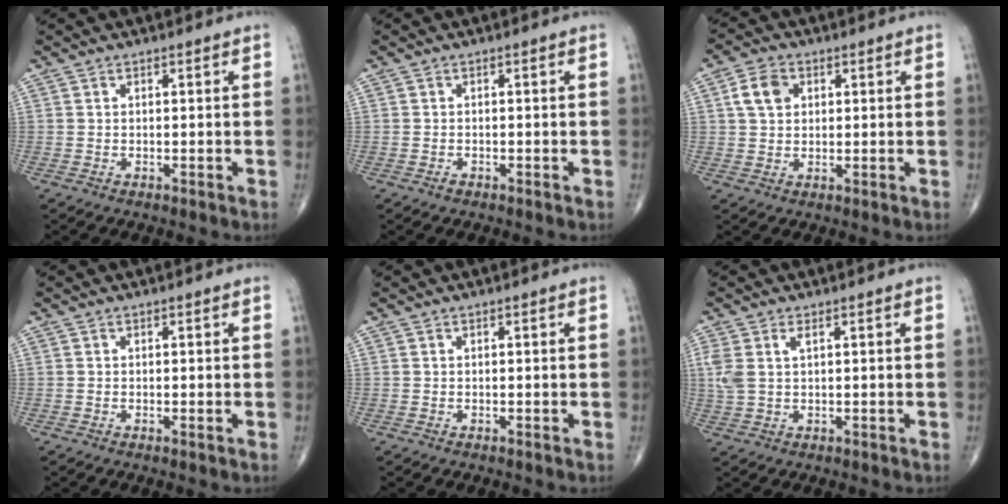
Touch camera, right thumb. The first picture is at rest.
{"total": 0.7, "force": [-0.5, 0.4, 0.3], "torque": [-0.005, 0.002, -0.010]}
{"total": 5.6, "force": [1.7, 4.1, 3.3], "torque": [-0.053, 0.004, 0.027]}
{"total": 0.0}
{"total": 0.0}
{"total": 4.5, "force": [1.4, 2.2, 3.7], "torque": [-0.106, 0.012, 0.036]}